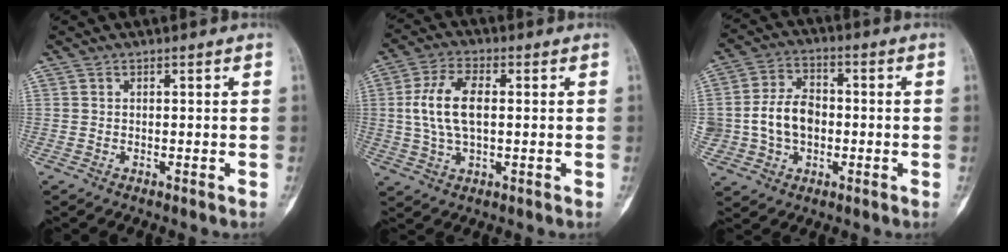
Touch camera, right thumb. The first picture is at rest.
{"total": 10.0, "force": [0.8, 5.2, 8.5], "torque": [-0.175, 0.008, 0.017]}
{"total": 10.2, "force": [-0.9, 7.7, 6.6], "torque": [-0.097, 0.019, -0.015]}